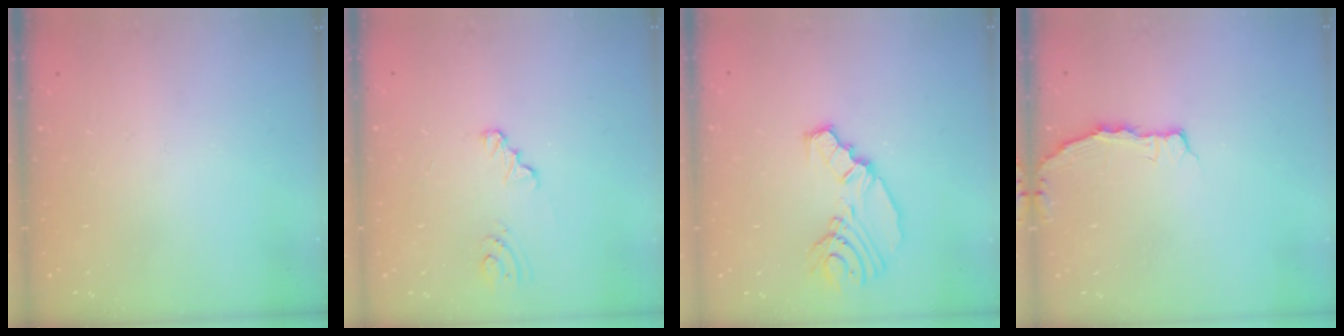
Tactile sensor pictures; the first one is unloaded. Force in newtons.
{"total": 2.6, "press": 2.6, "slide": 0.3}
{"total": 10.6, "press": 10.0, "slide": 3.5}
{"total": 2.7, "press": 2.7, "slide": 0.5}